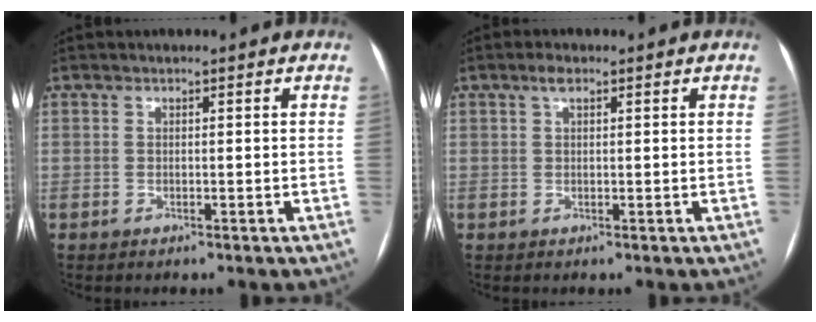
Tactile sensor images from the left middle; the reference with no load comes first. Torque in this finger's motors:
{"motor_torque": [0.35, -0.36, -0.05, 0.00]}